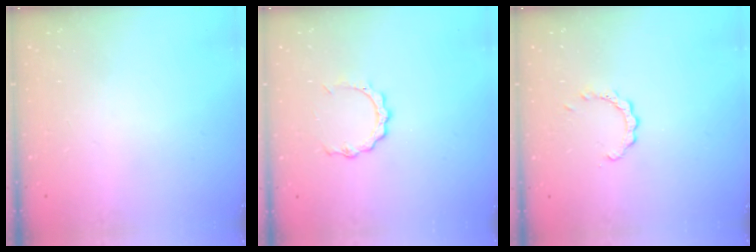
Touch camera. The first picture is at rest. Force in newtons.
{"total": 4.9, "press": 4.9, "slide": 0.5}
{"total": 2.1, "press": 2.1, "slide": 0.1}